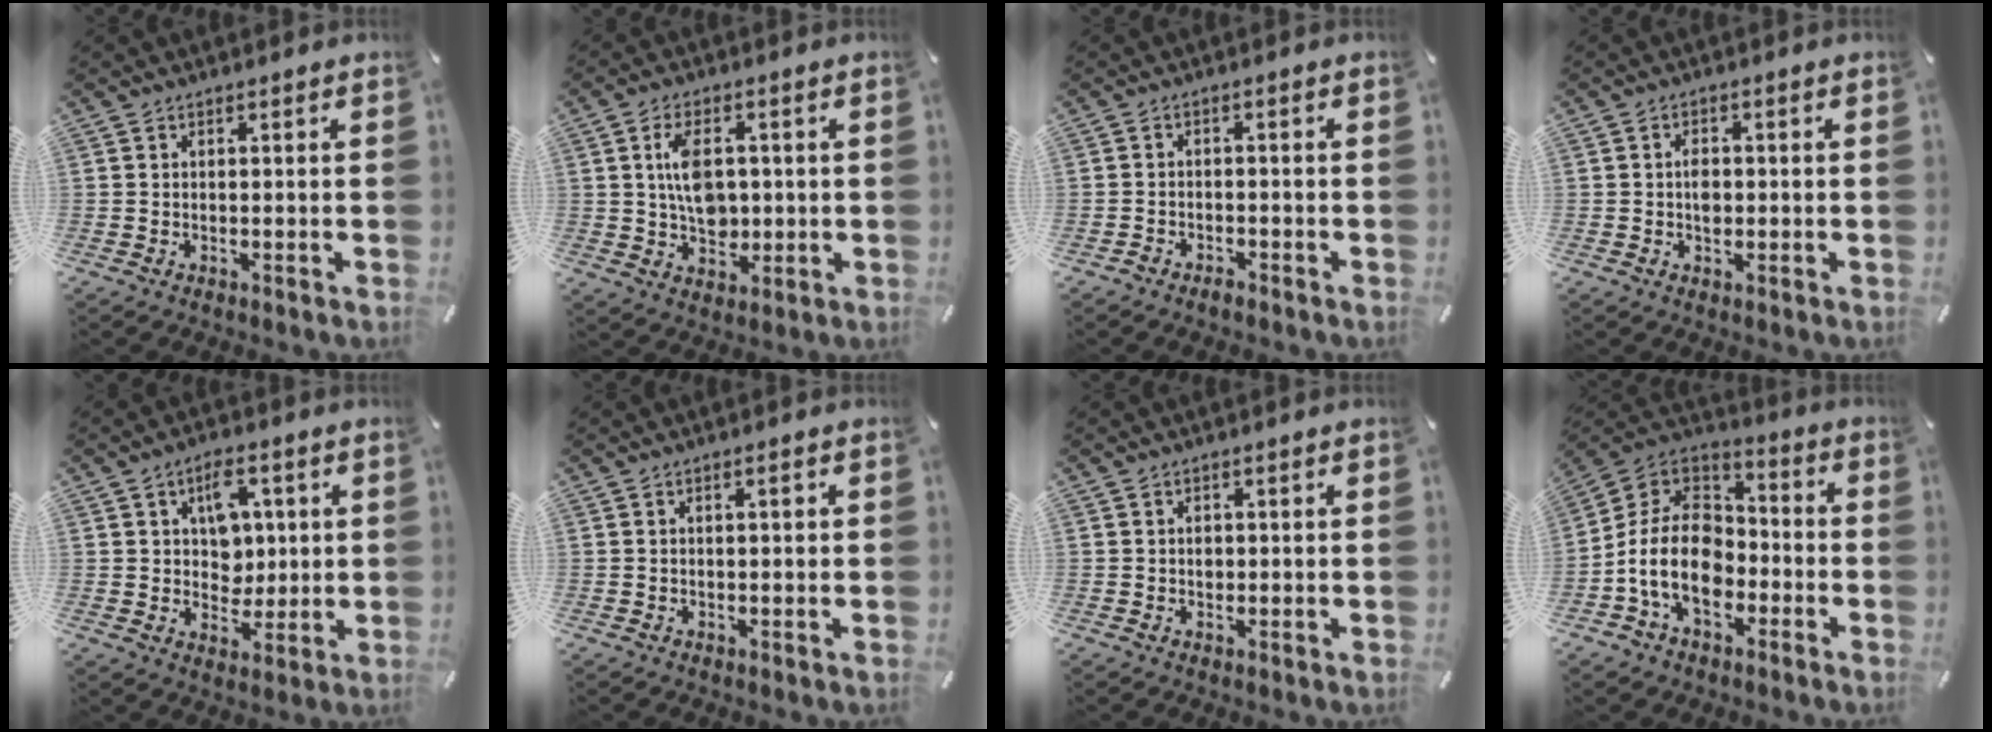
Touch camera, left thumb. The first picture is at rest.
{"total": 8.6, "force": [0.7, 6.0, 6.1], "torque": [-0.102, 0.000, 0.008]}
{"total": 1.9, "force": [-1.7, 0.8, 0.4], "torque": [-0.009, 0.008, -0.036]}
{"total": 3.0, "force": [-0.1, 2.1, 2.1], "torque": [-0.035, 0.002, -0.005]}
{"total": 8.1, "force": [2.2, 6.5, 4.4], "torque": [-0.053, 0.000, 0.034]}
{"total": 1.4, "force": [0.2, 0.5, 1.3], "torque": [-0.017, 0.002, 0.000]}
{"total": 1.4, "force": [0.1, 1.3, 0.7], "torque": [-0.007, 0.002, -0.002]}
{"total": 16.0, "force": [-5.6, 11.8, 9.3], "torque": [-0.221, 0.023, -0.105]}